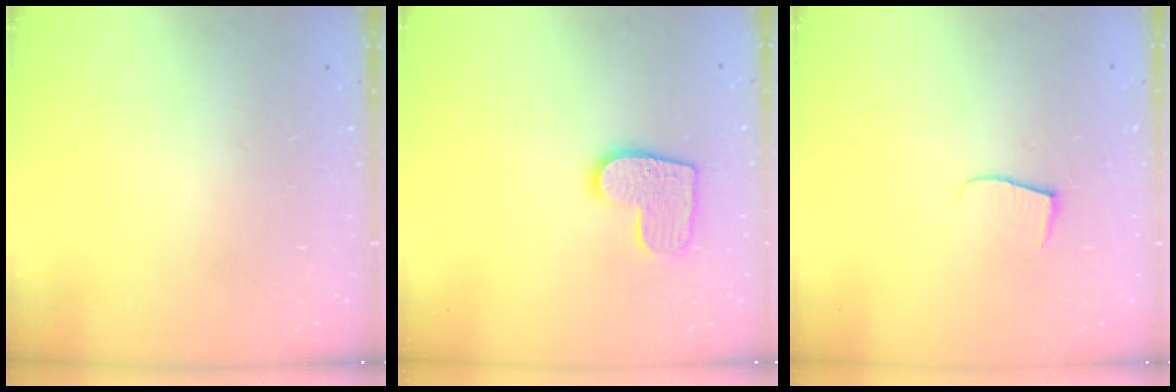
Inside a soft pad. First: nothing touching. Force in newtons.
{"total": 10.8, "press": 10.8, "slide": 0.7}
{"total": 5.5, "press": 5.5, "slide": 0.6}